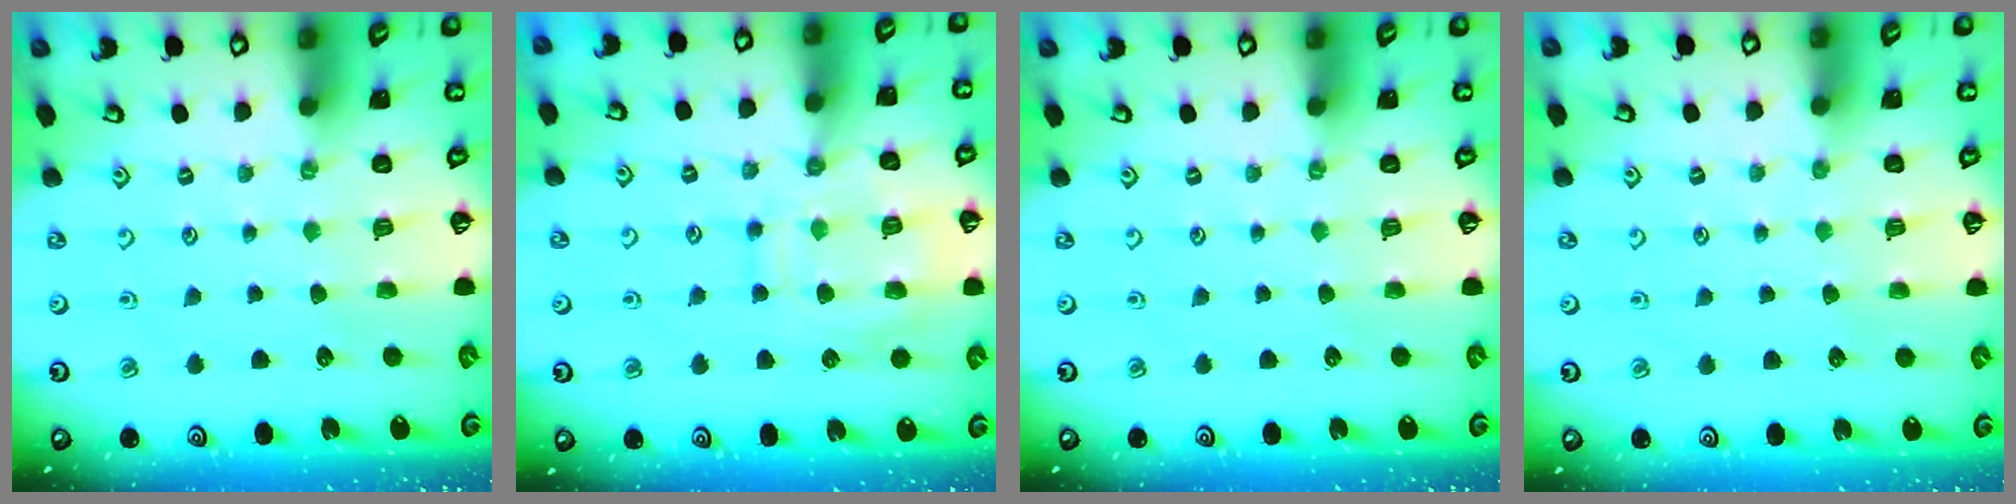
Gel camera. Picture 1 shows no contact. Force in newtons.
{"total": 12.5, "press": 12.5, "slide": 1.2}
{"total": 0.0}
{"total": 0.9, "press": 0.9, "slide": 0.1}